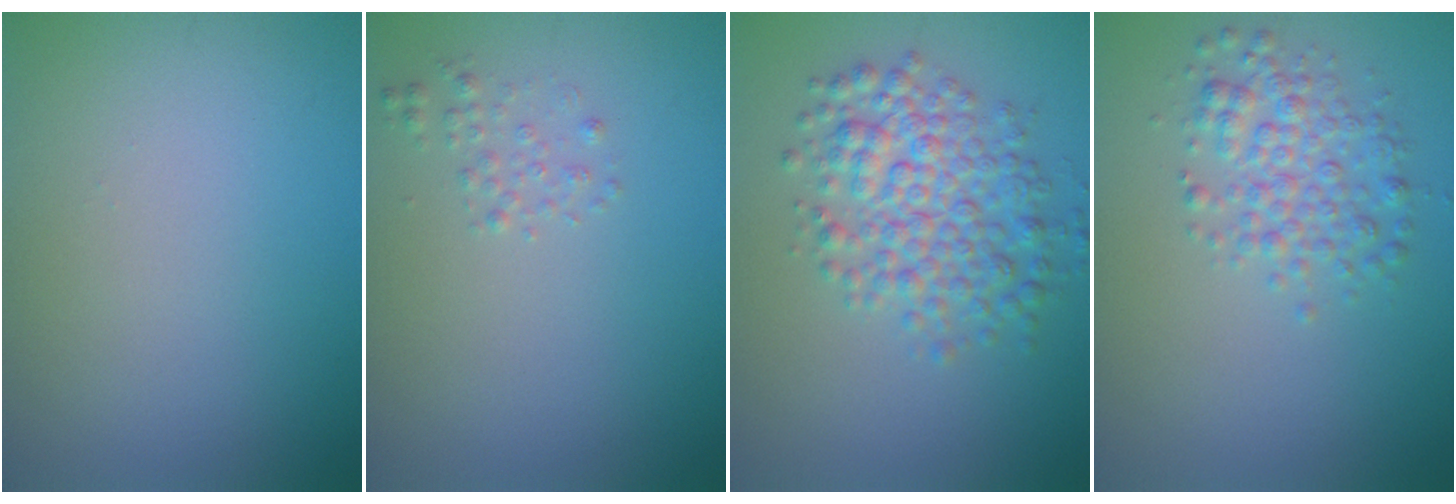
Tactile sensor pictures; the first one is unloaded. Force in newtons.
{"total": 1.0, "press": 1.0, "slide": 0.1}
{"total": 5.2, "press": 5.2, "slide": 0.0}
{"total": 3.2, "press": 3.2, "slide": 0.1}